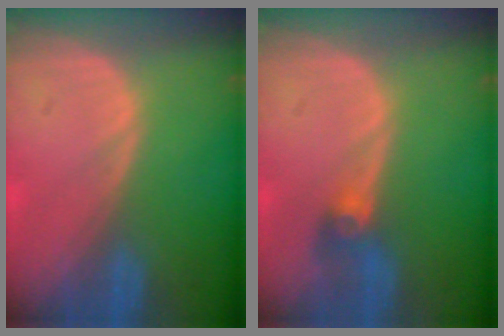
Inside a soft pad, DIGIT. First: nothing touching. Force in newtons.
{"total": 2.9, "press": 2.6, "slide": 1.4}